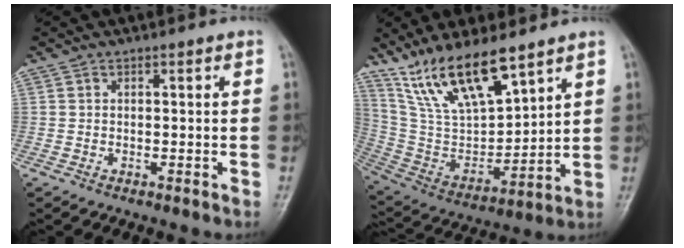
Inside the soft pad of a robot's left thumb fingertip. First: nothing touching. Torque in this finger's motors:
{"motor_torque": [0.63, 0.26, 1.15, -1.62, 0.13]}